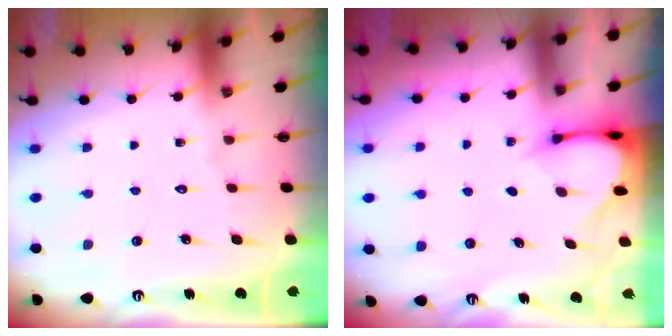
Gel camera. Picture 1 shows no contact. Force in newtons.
{"total": 3.3, "press": 3.3, "slide": 0.3}